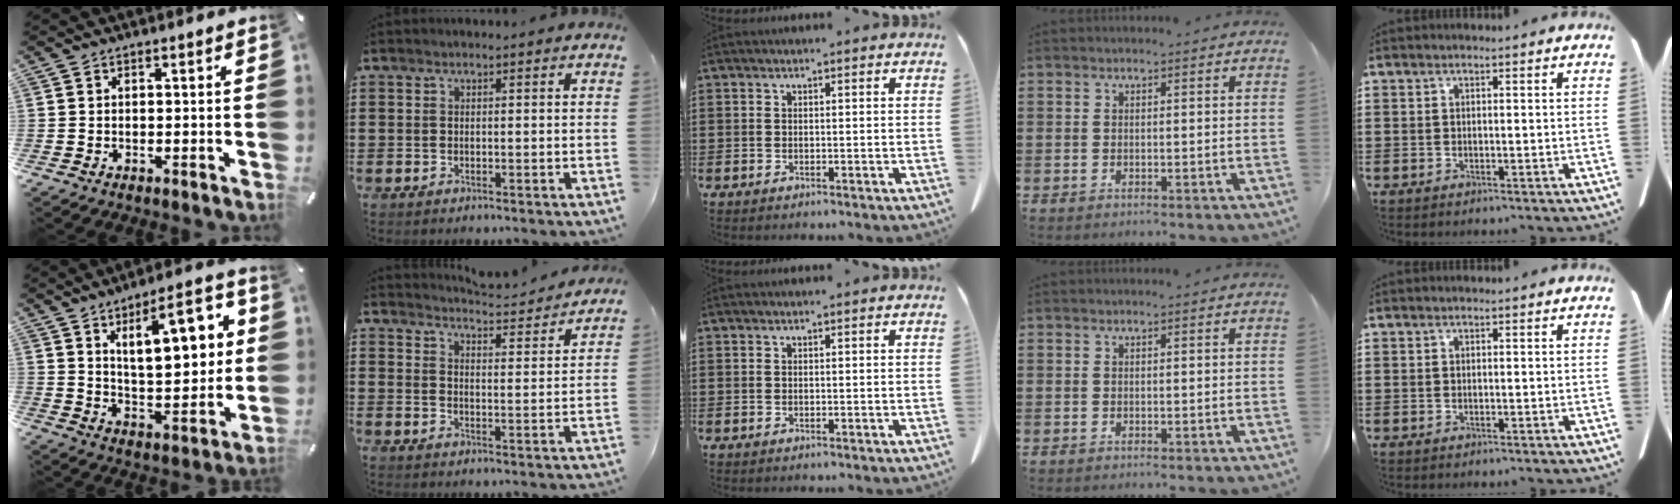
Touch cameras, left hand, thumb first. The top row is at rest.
{"thumb": {"total": 17.1, "force": [7.3, 7.6, 13.5], "torque": [-0.187, -0.020, 0.112]}, "index": {"total": 4.0, "force": [4.0, -0.4, 0.3], "torque": [-0.018, -0.034, 0.066]}}